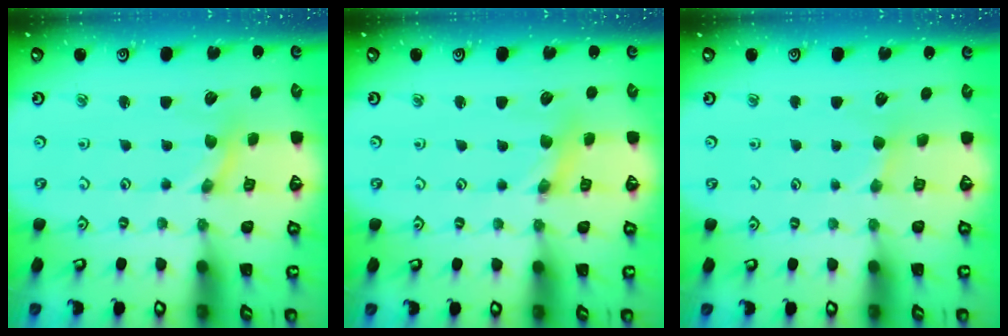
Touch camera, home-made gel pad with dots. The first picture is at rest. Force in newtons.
{"total": 1.7, "press": 1.7, "slide": 0.2}
{"total": 1.6, "press": 1.5, "slide": 0.2}